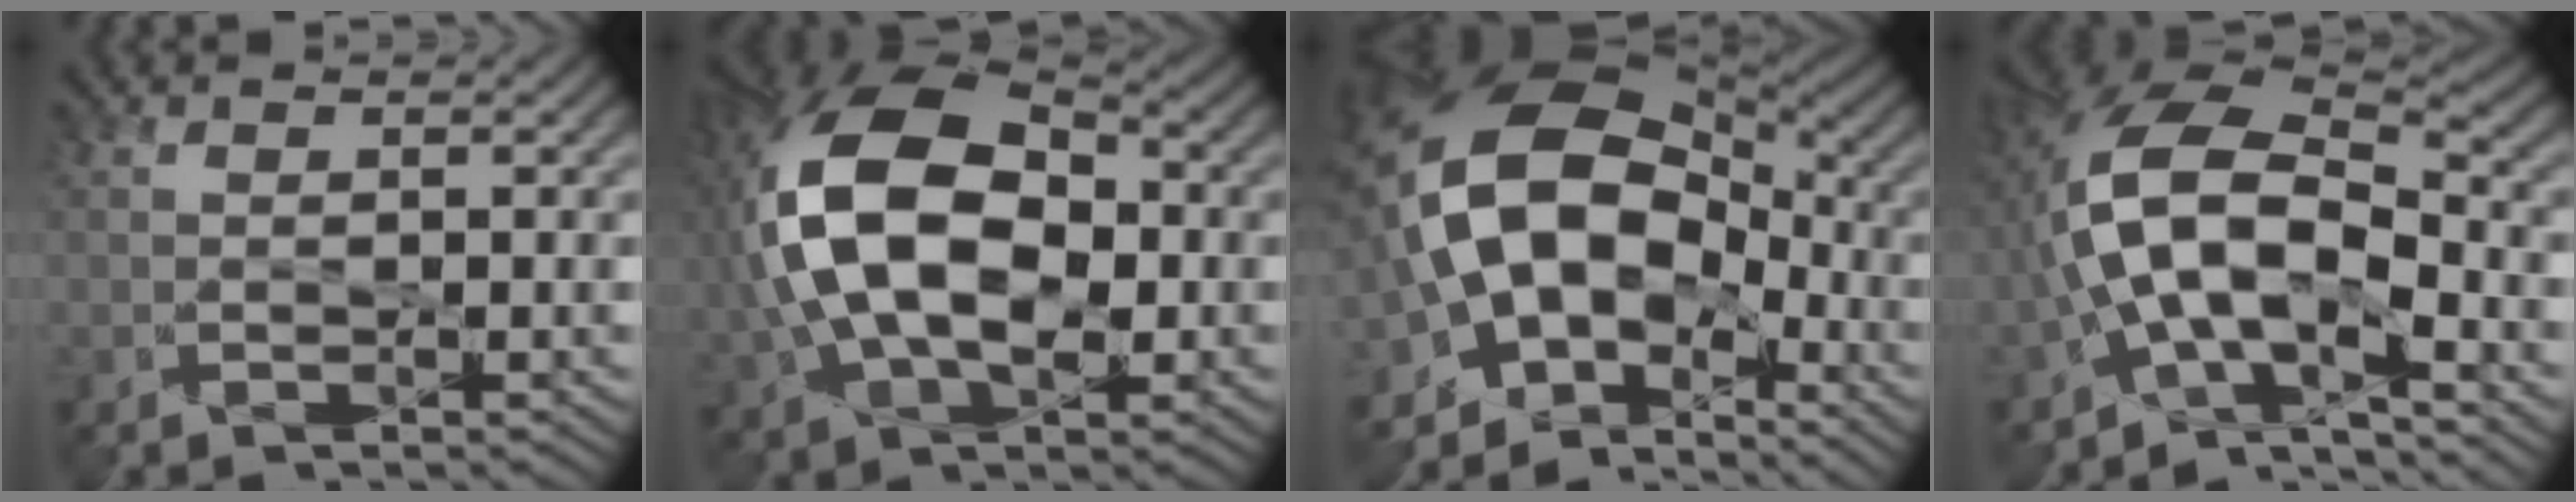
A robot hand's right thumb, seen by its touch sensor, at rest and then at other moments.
{"total": 14.6, "force": [0.6, 9.2, 11.3], "torque": [-0.249, 0.017, 0.003]}
{"total": 15.9, "force": [-1.5, 10.8, 11.5], "torque": [-0.204, 0.007, -0.029]}
{"total": 11.4, "force": [-3.2, 5.1, 9.7], "torque": [-0.189, 0.009, -0.070]}